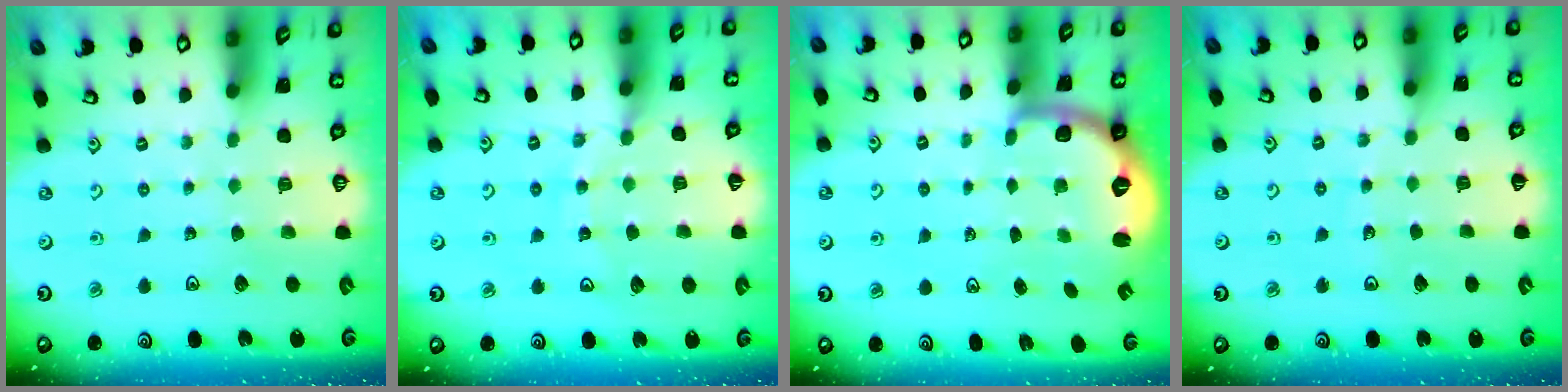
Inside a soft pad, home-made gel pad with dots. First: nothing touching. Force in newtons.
{"total": 11.0, "press": 11.0, "slide": 1.4}
{"total": 2.5, "press": 2.0, "slide": 1.6}
{"total": 2.7, "press": 2.7, "slide": 0.3}